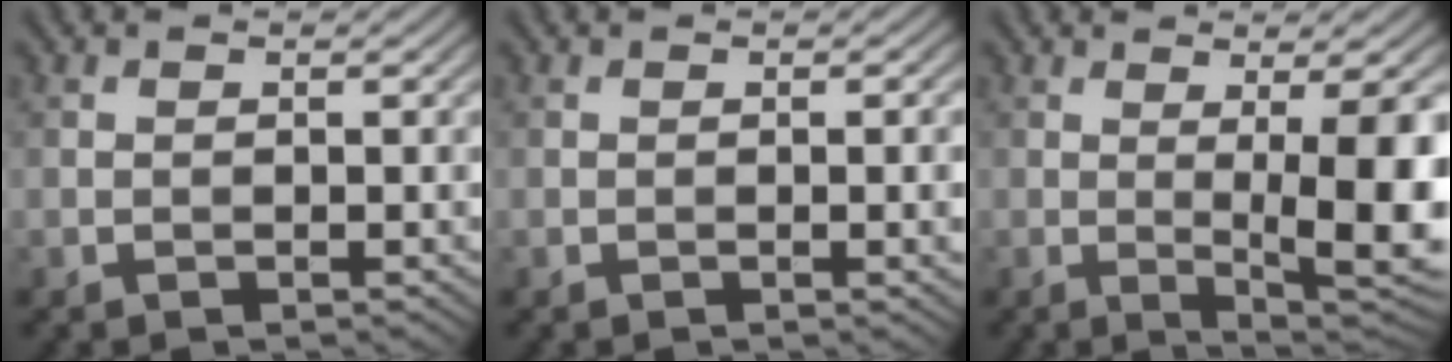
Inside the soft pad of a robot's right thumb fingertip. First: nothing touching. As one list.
[{"total": 2.3, "force": [-0.2, 0.4, 2.2], "torque": [-0.030, 0.000, -0.002]}, {"total": 10.8, "force": [0.1, 2.7, 10.5], "torque": [-0.129, 0.007, 0.001]}]